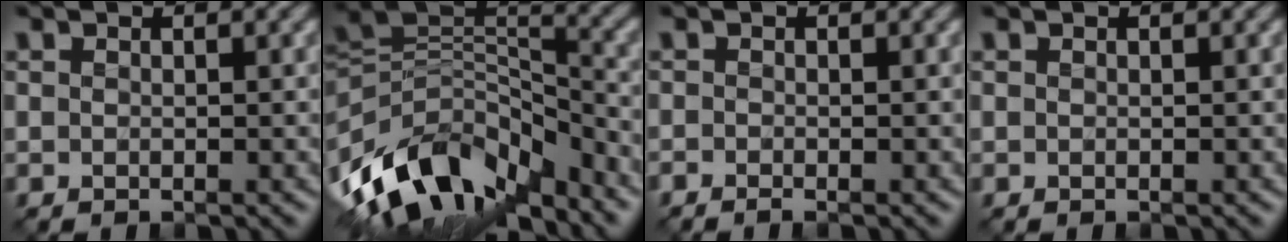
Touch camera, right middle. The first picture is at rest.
{"total": 12.1, "force": [-7.5, 6.2, 7.2], "torque": [-0.142, 0.010, -0.139]}
{"total": 0.6, "force": [-0.6, -0.1, 0.2], "torque": [-0.007, -0.004, -0.012]}
{"total": 0.0}